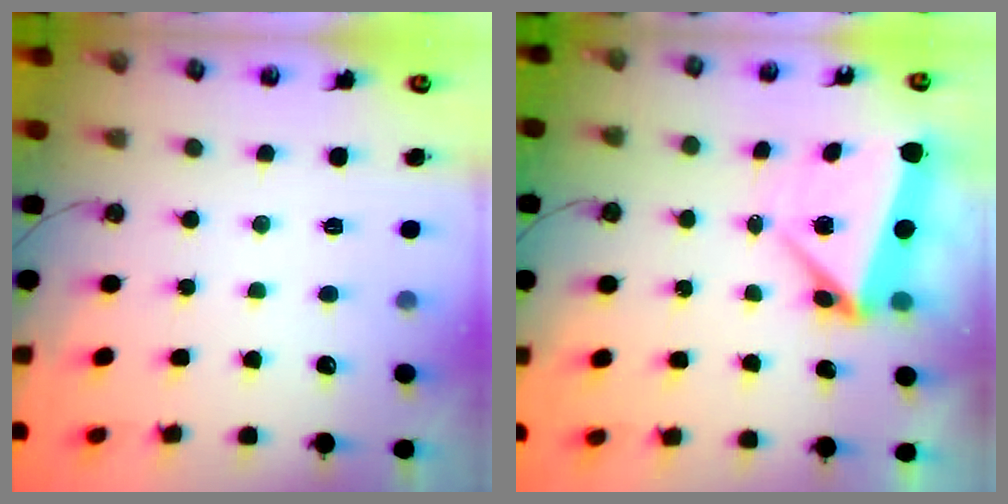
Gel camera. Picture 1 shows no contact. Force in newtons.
{"total": 6.8, "press": 5.6, "slide": 3.9}